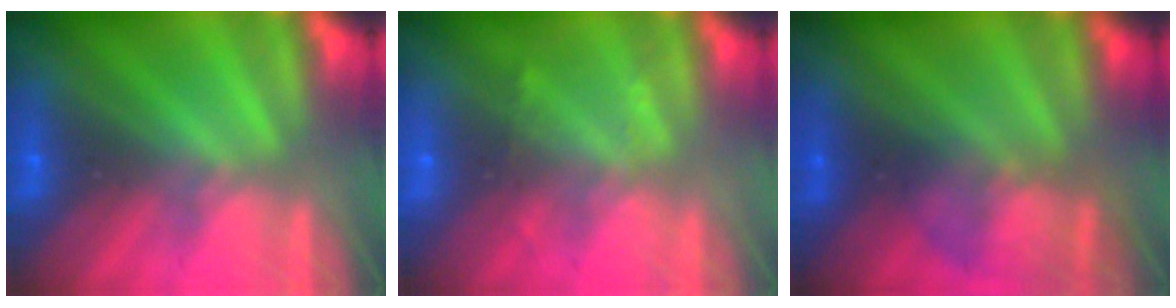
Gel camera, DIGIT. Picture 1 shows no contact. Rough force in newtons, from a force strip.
{"total": 2.3}
{"total": 2.2}